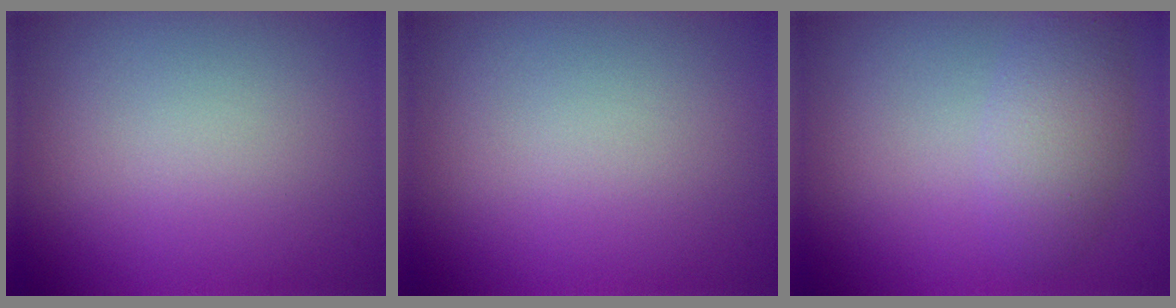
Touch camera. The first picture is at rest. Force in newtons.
{"total": 0.0}
{"total": 3.2, "press": 3.2, "slide": 0.1}